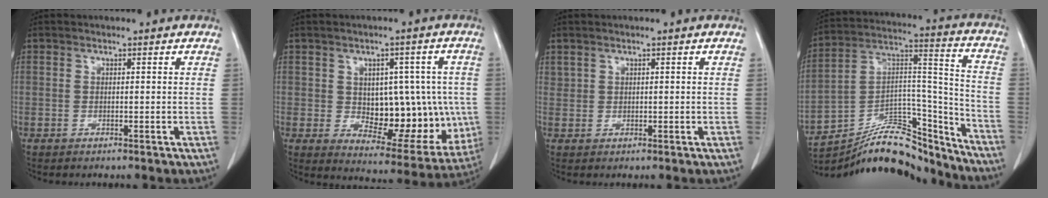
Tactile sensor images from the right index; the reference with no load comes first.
{"total": 15.1, "force": [-0.4, 8.3, 12.5], "torque": [-0.160, 0.015, 0.023]}
{"total": 0.9, "force": [0.7, 0.6, 0.1], "torque": [0.006, 0.006, 0.014]}
{"total": 21.1, "force": [-19.5, 4.9, 6.5], "torque": [-0.134, 0.043, -0.316]}